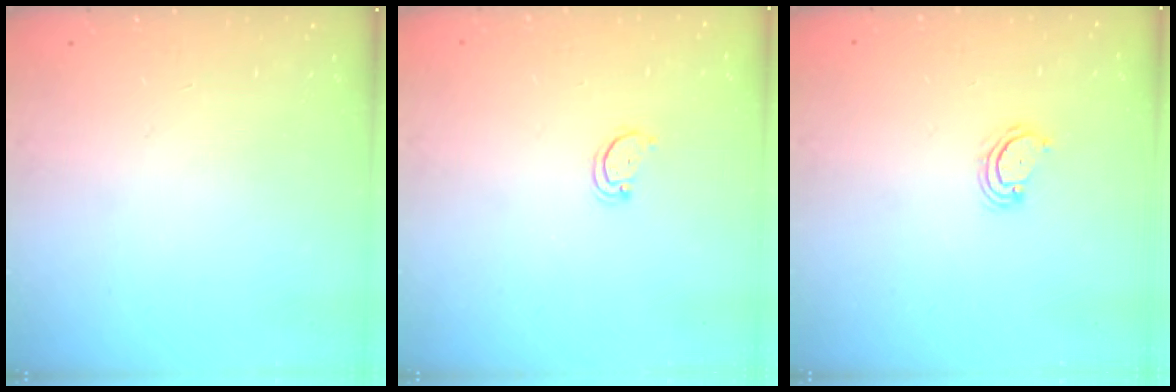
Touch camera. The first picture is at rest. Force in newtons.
{"total": 2.2, "press": 2.1, "slide": 0.4}
{"total": 3.6, "press": 3.6, "slide": 0.4}